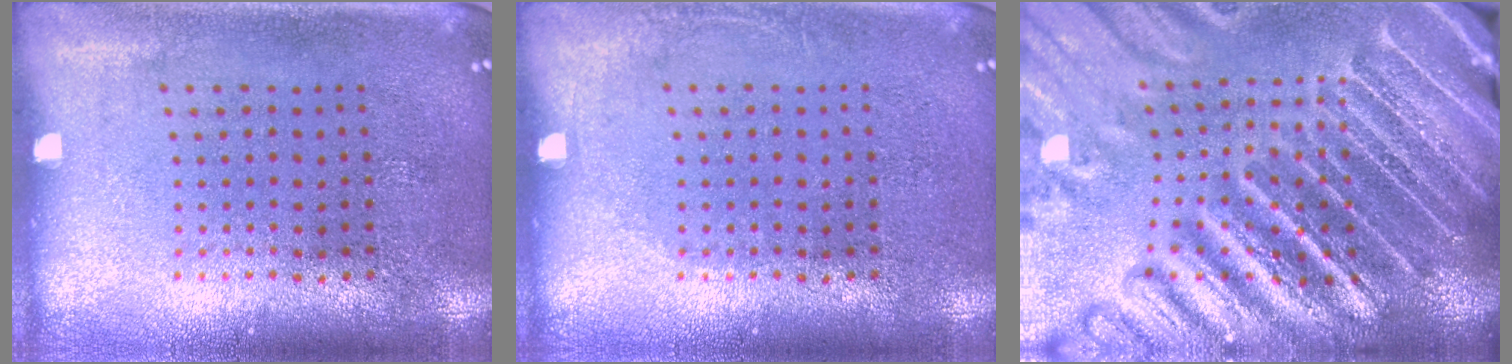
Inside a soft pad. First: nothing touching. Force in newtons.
{"total": 0.7, "press": 0.7, "slide": 0.1}
{"total": 5.3, "press": 4.7, "slide": 2.4}